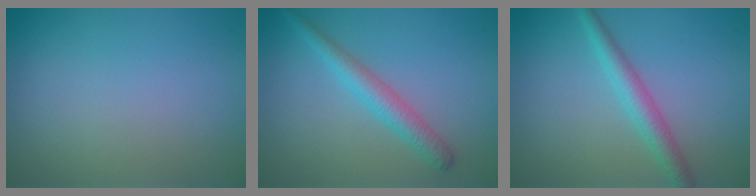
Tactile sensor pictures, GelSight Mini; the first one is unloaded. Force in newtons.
{"total": 2.7, "press": 2.7, "slide": 0.1}
{"total": 2.7, "press": 2.7, "slide": 0.1}